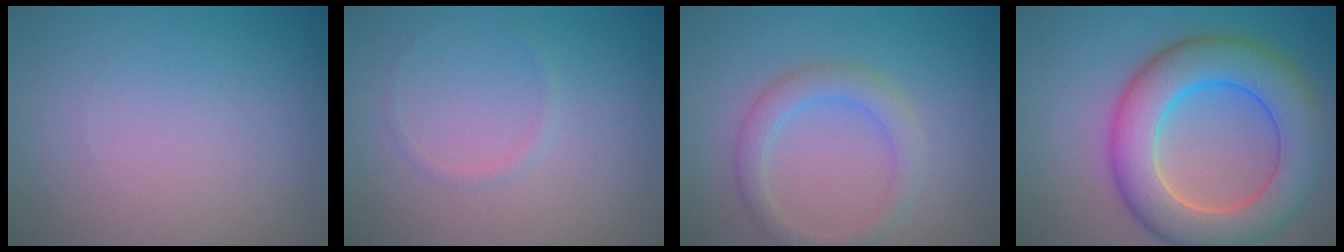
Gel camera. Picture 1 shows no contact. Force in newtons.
{"total": 0.7, "press": 0.7, "slide": 0.1}
{"total": 3.0, "press": 3.0, "slide": 0.0}
{"total": 9.4, "press": 9.4, "slide": 0.4}